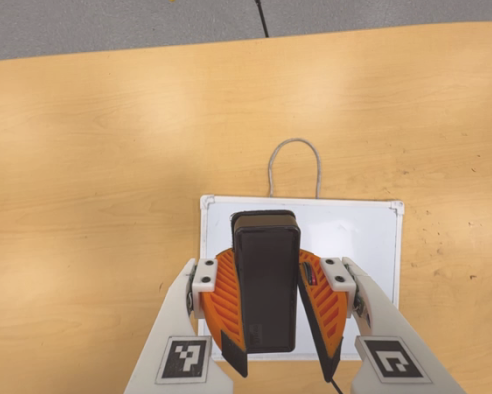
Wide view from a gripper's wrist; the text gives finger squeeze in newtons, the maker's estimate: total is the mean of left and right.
{"total": 9.7, "left": 9.8, "right": 9.7}